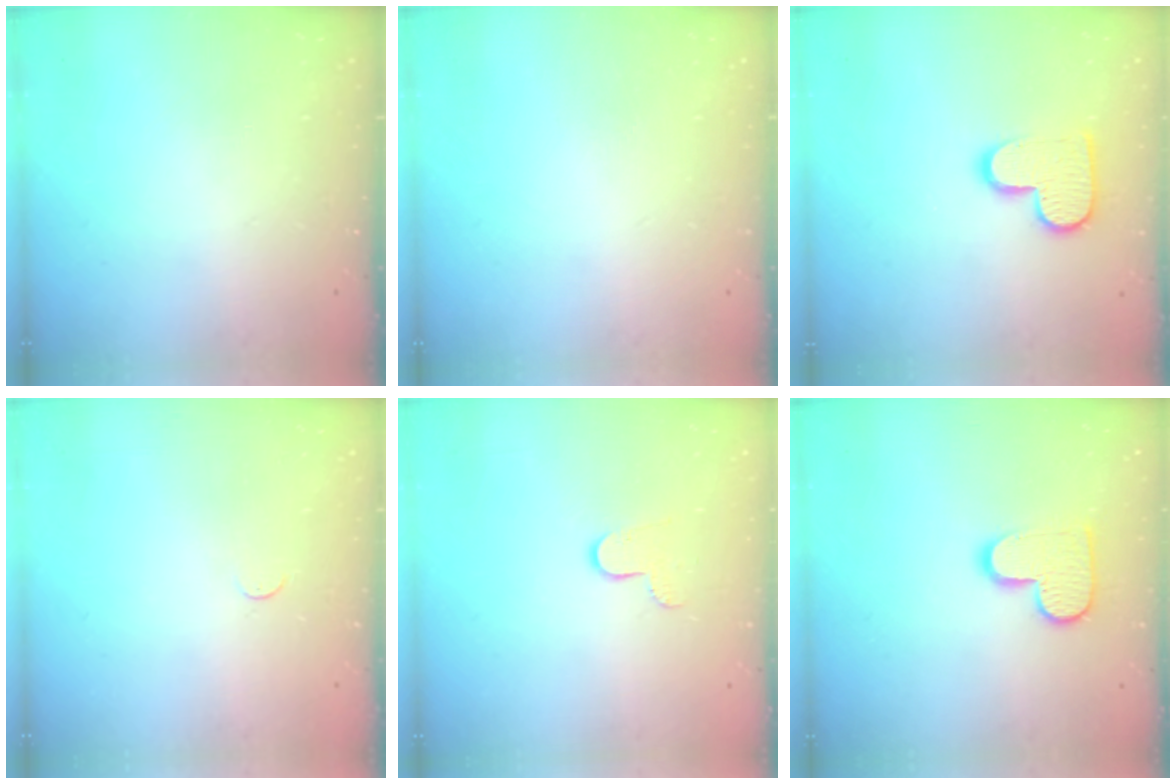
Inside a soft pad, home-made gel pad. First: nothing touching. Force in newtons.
{"total": 0.0}
{"total": 11.9, "press": 11.9, "slide": 0.6}
{"total": 2.7, "press": 2.7, "slide": 0.4}
{"total": 5.8, "press": 5.8, "slide": 0.5}
{"total": 11.0, "press": 11.0, "slide": 0.7}